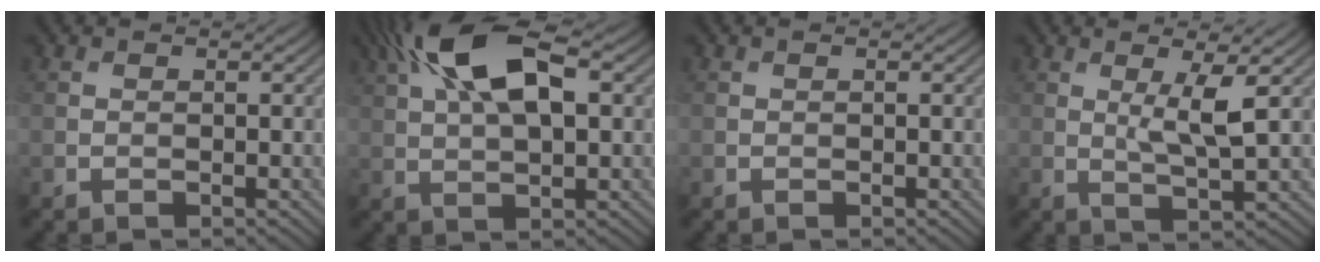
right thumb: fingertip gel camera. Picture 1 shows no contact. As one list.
[{"total": 12.9, "force": [4.8, 5.6, 10.6], "torque": [-0.207, 0.023, 0.078]}, {"total": 0.0}, {"total": 4.9, "force": [1.2, 0.5, 4.7], "torque": [-0.096, 0.002, 0.027]}]